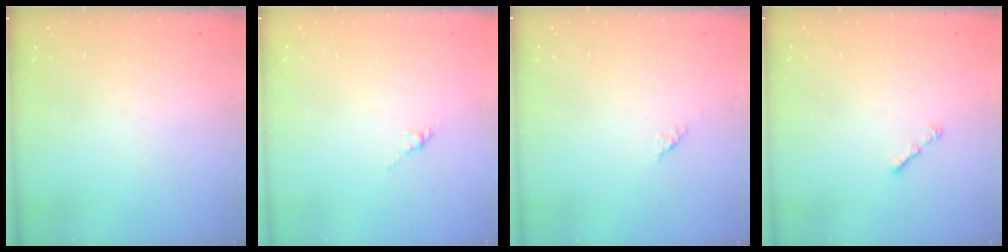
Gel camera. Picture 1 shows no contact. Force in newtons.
{"total": 3.3, "press": 3.2, "slide": 0.8}
{"total": 1.4, "press": 1.3, "slide": 0.5}
{"total": 0.9, "press": 0.8, "slide": 0.5}